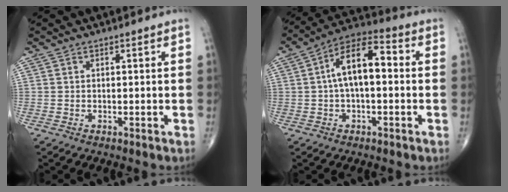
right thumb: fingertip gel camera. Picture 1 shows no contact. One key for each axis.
{"total": 11.3, "fx": 0.7, "fy": 5.4, "fz": 9.9, "tx": -0.164, "ty": 0.038, "tz": 0.000}